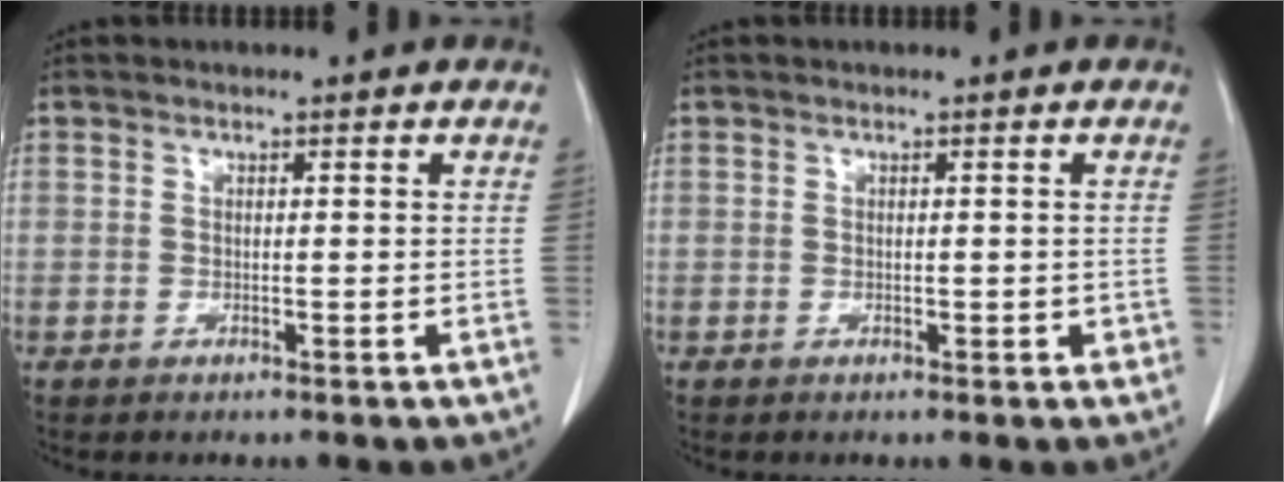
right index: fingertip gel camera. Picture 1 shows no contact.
{"total": 1.1, "force": [-0.3, 0.7, 0.8], "torque": [-0.007, 0.001, -0.003]}